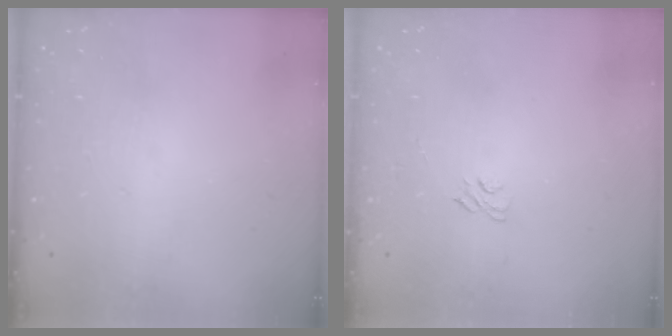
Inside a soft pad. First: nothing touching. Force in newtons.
{"total": 4.2, "press": 4.0, "slide": 1.1}